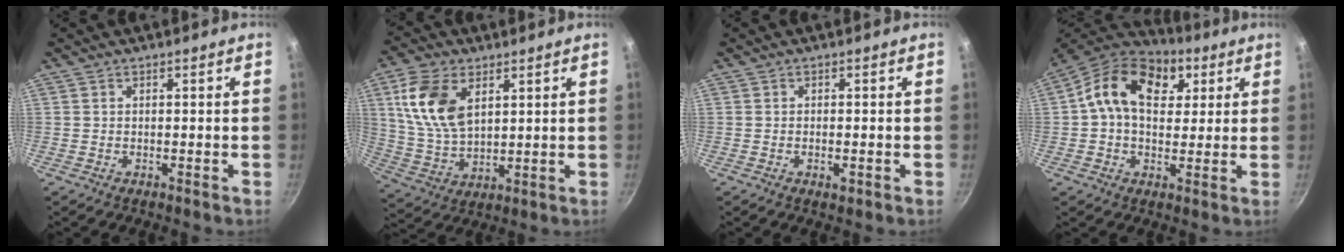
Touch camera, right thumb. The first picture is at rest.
{"total": 13.3, "force": [4.7, 7.9, 9.6], "torque": [-0.178, -0.017, 0.100]}
{"total": 1.8, "force": [-0.6, 0.8, 1.5], "torque": [-0.029, 0.000, -0.011]}
{"total": 16.7, "force": [4.9, 11.5, 11.0], "torque": [-0.151, 0.007, 0.064]}